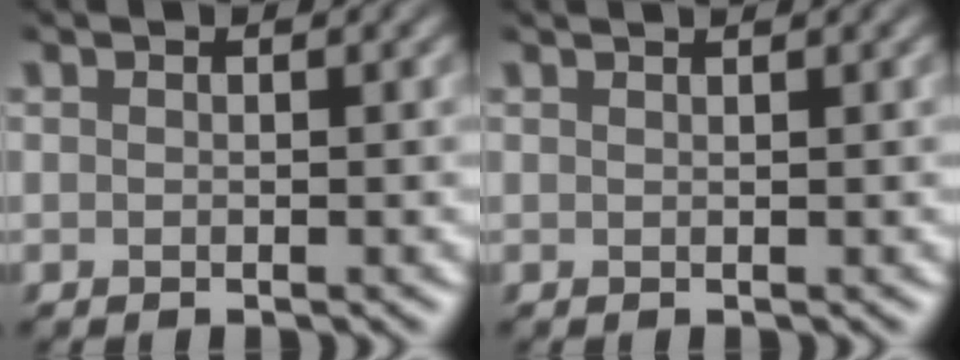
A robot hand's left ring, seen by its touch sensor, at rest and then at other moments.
{"total": 2.0, "force": [1.5, 0.7, 1.1], "torque": [0.001, 0.001, -0.003]}